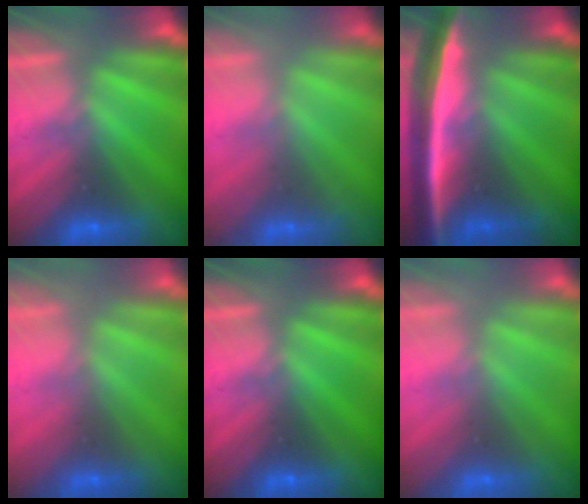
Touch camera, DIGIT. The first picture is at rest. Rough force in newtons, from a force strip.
{"total": 2.2}
{"total": 7.8}
{"total": 2.7}
{"total": 0.0}
{"total": 2.6}